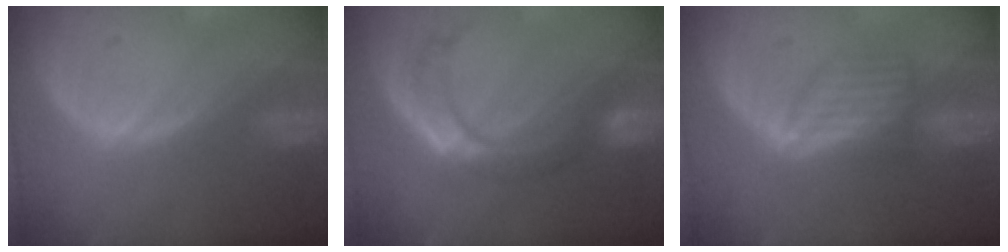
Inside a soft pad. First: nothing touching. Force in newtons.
{"total": 7.9, "press": 7.2, "slide": 3.3}
{"total": 6.0, "press": 5.6, "slide": 2.2}